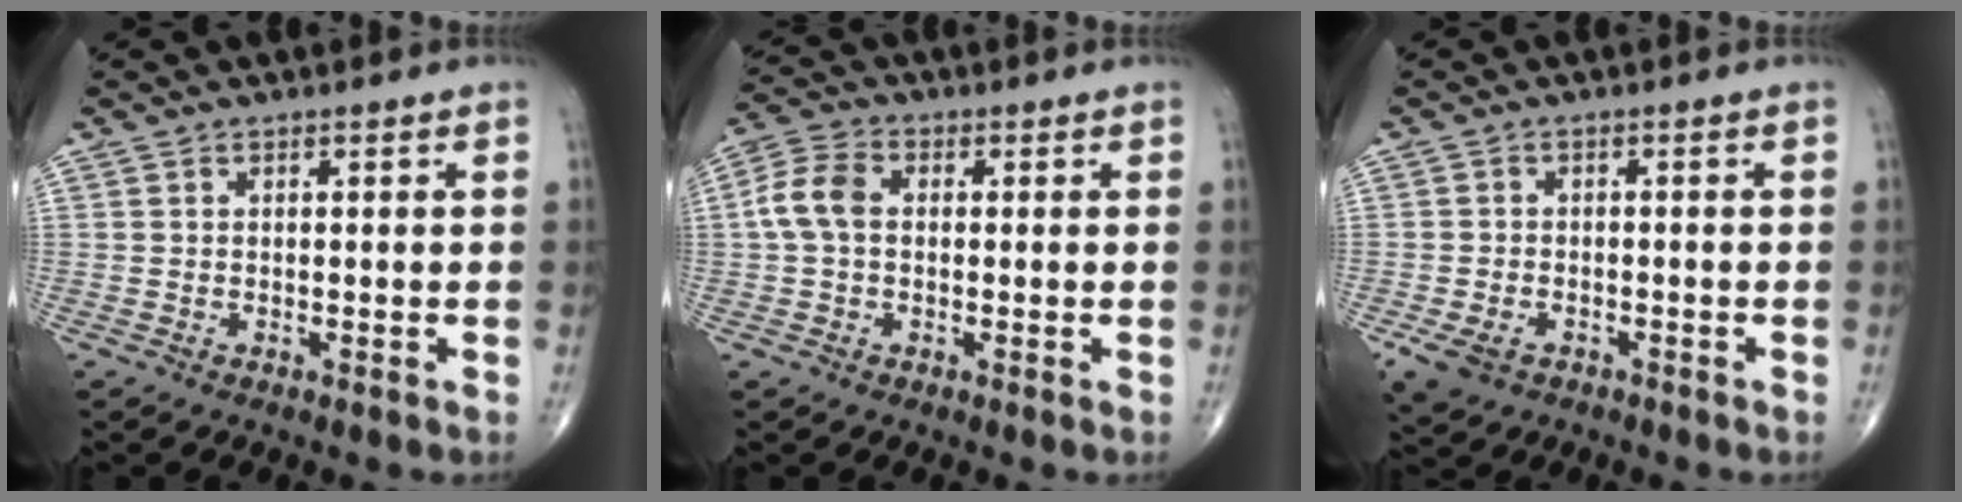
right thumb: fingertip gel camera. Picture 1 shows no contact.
{"total": 6.5, "force": [0.3, 4.5, 4.7], "torque": [-0.100, 0.019, -0.002]}
{"total": 4.8, "force": [-2.4, 3.3, 2.6], "torque": [-0.056, 0.002, -0.036]}